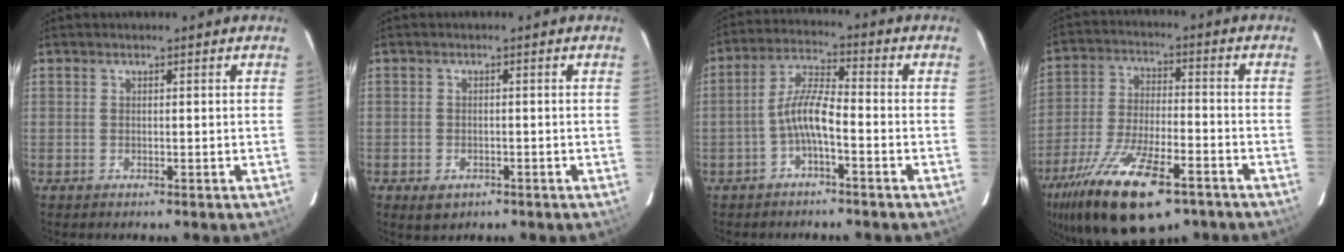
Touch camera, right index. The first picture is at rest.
{"total": 3.1, "force": [-1.6, 2.3, 1.5], "torque": [-0.030, -0.002, -0.017]}
{"total": 6.1, "force": [-2.6, 1.3, 5.4], "torque": [-0.116, 0.016, -0.050]}
{"total": 20.8, "force": [-13.1, 7.5, 14.3], "torque": [-0.284, -0.047, -0.222]}